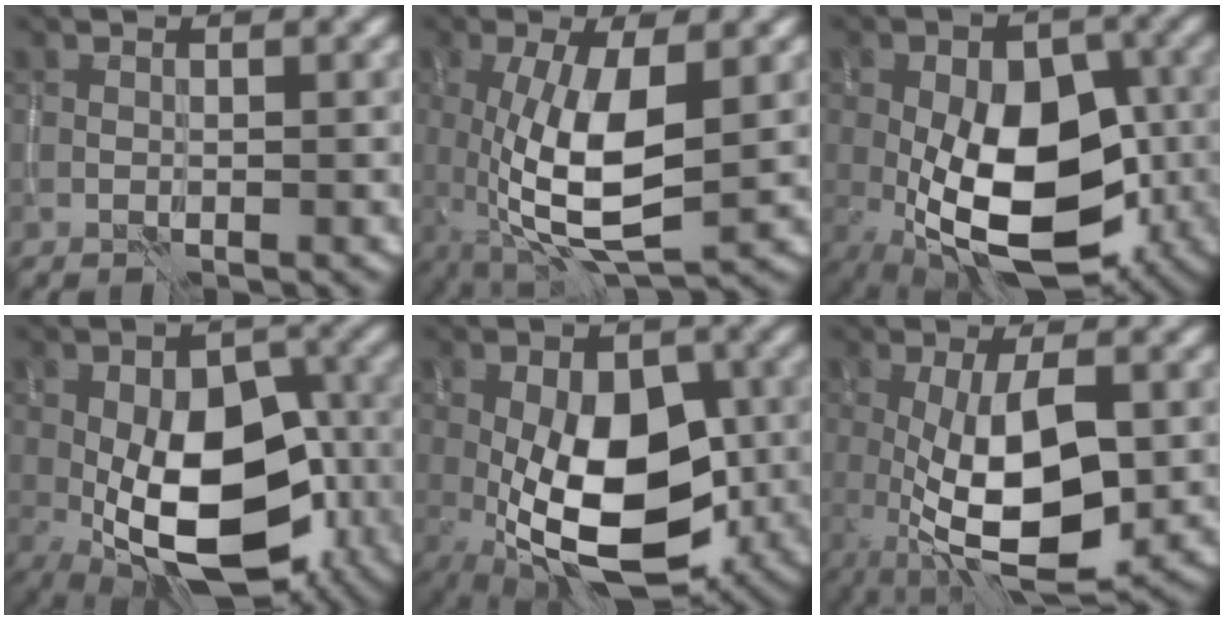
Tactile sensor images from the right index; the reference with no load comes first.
{"total": 8.6, "force": [-0.4, 3.0, 8.0], "torque": [-0.167, -0.014, -0.004]}
{"total": 13.0, "force": [-3.0, 7.3, 10.3], "torque": [-0.185, -0.013, -0.050]}
{"total": 14.2, "force": [-3.5, 8.3, 11.0], "torque": [-0.177, -0.022, -0.043]}
{"total": 11.7, "force": [-2.4, 6.5, 9.4], "torque": [-0.174, -0.015, -0.039]}
{"total": 10.1, "force": [-1.4, 3.8, 9.2], "torque": [-0.175, -0.011, -0.021]}